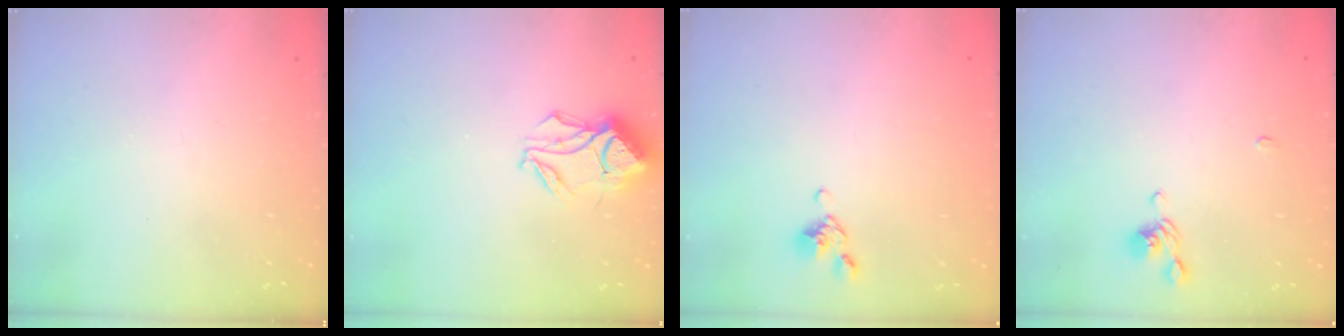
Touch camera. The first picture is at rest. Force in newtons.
{"total": 11.9, "press": 11.8, "slide": 0.9}
{"total": 5.9, "press": 5.9, "slide": 0.6}
{"total": 1.0, "press": 0.8, "slide": 0.5}